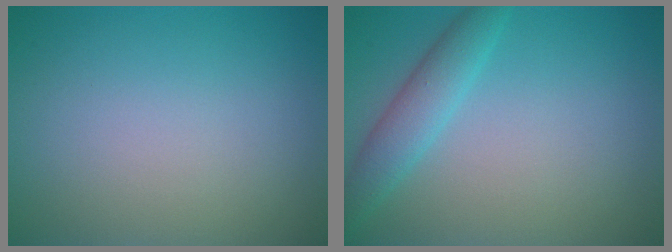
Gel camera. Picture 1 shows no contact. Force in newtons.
{"total": 2.9, "press": 2.9, "slide": 0.1}